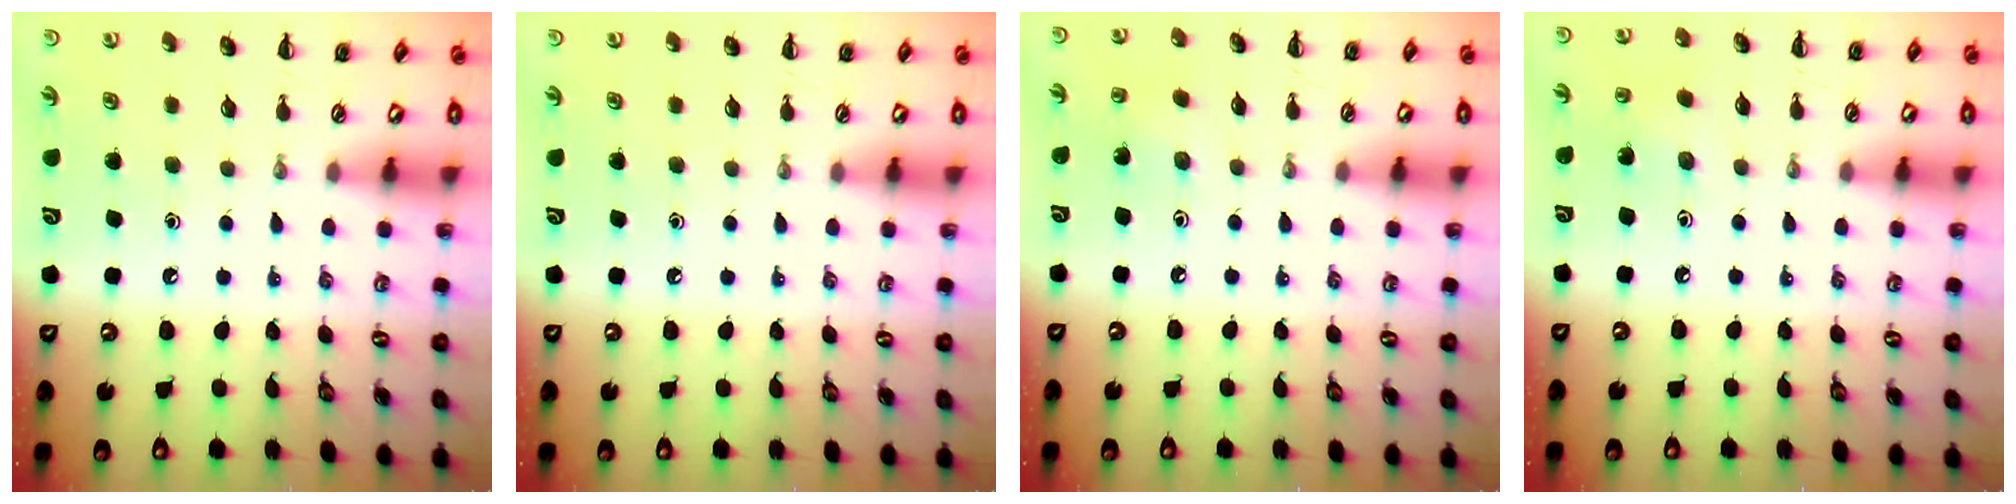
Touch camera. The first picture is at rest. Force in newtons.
{"total": 0.0}
{"total": 1.5, "press": 1.4, "slide": 0.6}
{"total": 1.5, "press": 1.4, "slide": 0.6}